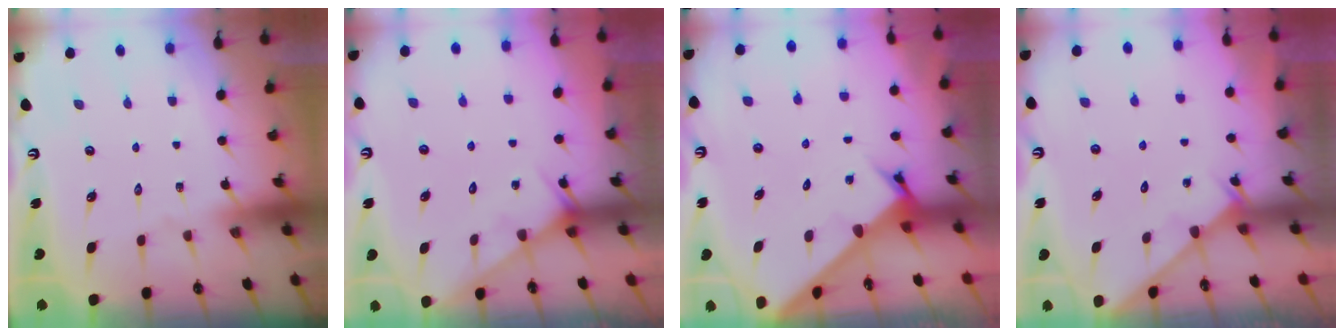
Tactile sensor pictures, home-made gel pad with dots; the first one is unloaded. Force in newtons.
{"total": 5.5, "press": 5.5, "slide": 0.4}
{"total": 2.8, "press": 2.8, "slide": 0.2}
{"total": 2.0, "press": 2.0, "slide": 0.2}